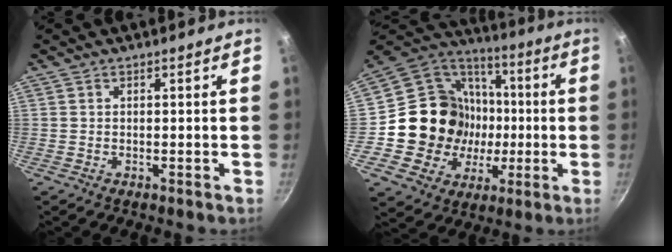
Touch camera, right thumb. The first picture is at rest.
{"total": 21.4, "force": [-0.9, 19.6, 8.6], "torque": [-0.120, 0.025, -0.002]}